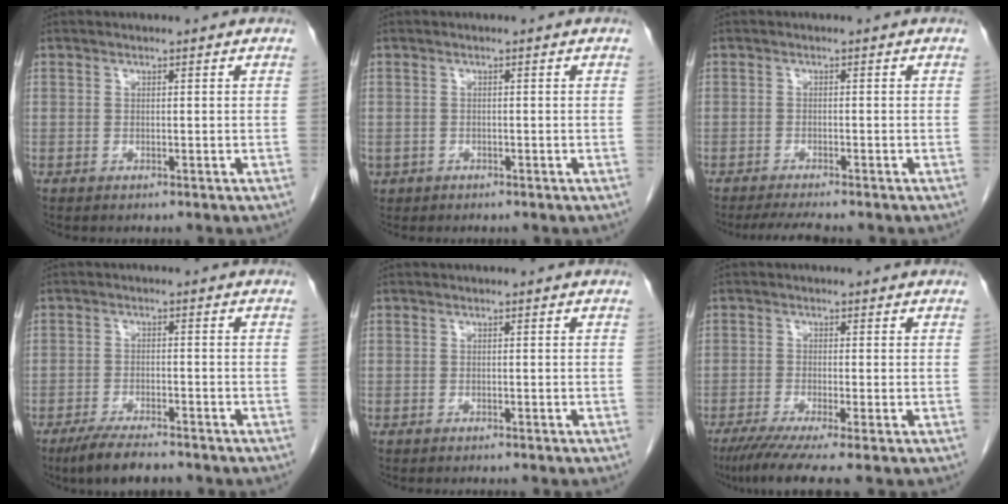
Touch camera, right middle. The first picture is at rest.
{"total": 1.5, "force": [-0.8, 1.2, 0.2], "torque": [-0.010, 0.003, -0.010]}
{"total": 3.9, "force": [-3.4, -0.1, 1.9], "torque": [-0.032, -0.012, -0.055]}
{"total": 6.2, "force": [-5.1, 1.0, 3.4], "torque": [-0.061, -0.014, -0.089]}
{"total": 1.7, "force": [-1.5, -0.2, 0.7], "torque": [-0.007, 0.002, -0.018]}
{"total": 6.8, "force": [-4.9, -0.5, 4.7], "torque": [-0.072, -0.020, -0.083]}